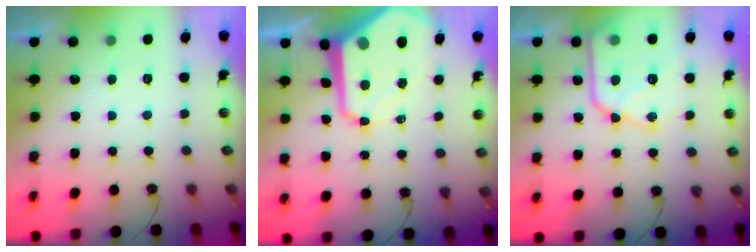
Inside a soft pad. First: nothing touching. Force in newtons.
{"total": 16.0, "press": 15.9, "slide": 1.4}
{"total": 17.0, "press": 16.9, "slide": 1.6}